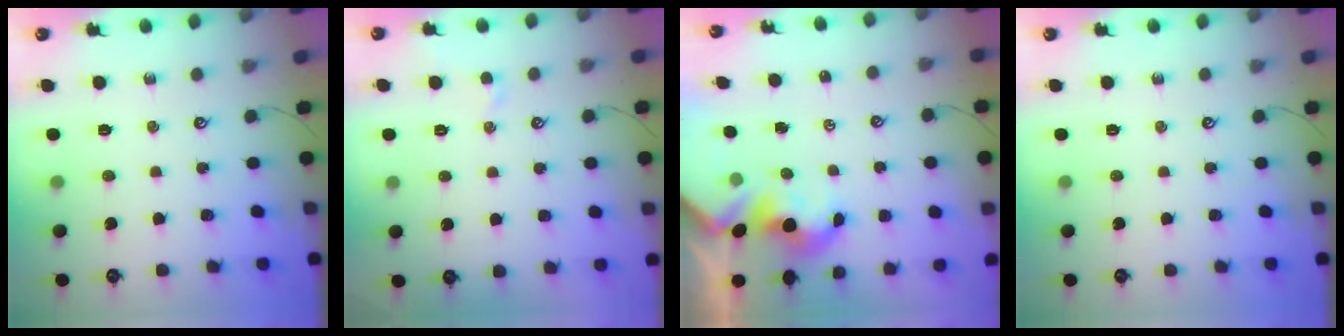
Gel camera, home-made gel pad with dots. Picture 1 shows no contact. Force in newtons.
{"total": 1.4, "press": 1.3, "slide": 0.4}
{"total": 2.5, "press": 2.5, "slide": 0.2}
{"total": 0.0}